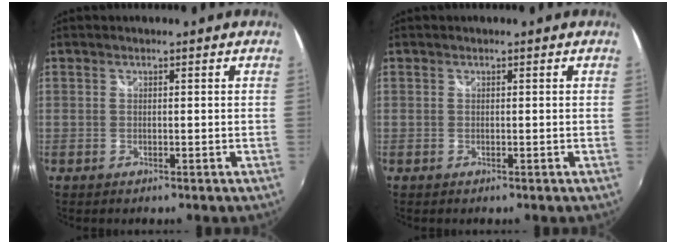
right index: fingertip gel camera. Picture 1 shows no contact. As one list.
[{"total": 0.0}]